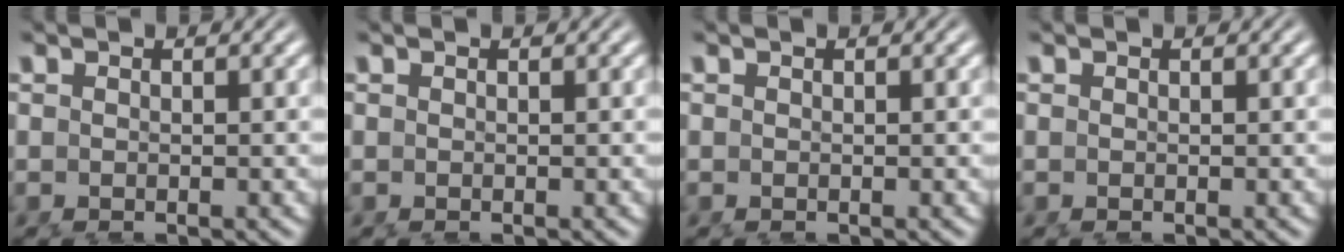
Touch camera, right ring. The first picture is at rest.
{"total": 0.0}
{"total": 0.0}
{"total": 0.0}